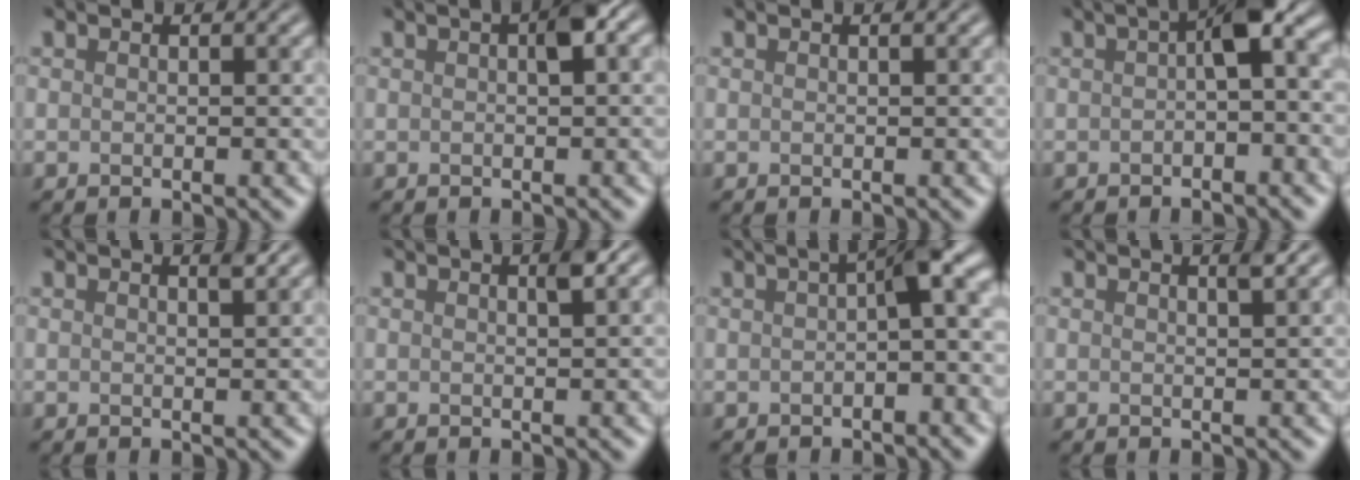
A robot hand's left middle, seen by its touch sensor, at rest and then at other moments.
{"total": 2.3, "force": [0.4, 0.6, 2.1], "torque": [-0.028, 0.011, 0.008]}
{"total": 0.0}
{"total": 4.3, "force": [-0.2, 1.2, 4.2], "torque": [-0.056, 0.015, -0.009]}
{"total": 0.7, "force": [0.6, -0.1, 0.4], "torque": [-0.004, 0.000, 0.011]}
{"total": 1.2, "force": [0.6, -0.1, 1.0], "torque": [-0.016, 0.003, 0.010]}
{"total": 4.2, "force": [0.1, 1.0, 4.1], "torque": [-0.051, 0.016, -0.001]}
{"total": 1.0, "force": [0.7, -0.1, 0.7], "torque": [-0.006, 0.003, 0.010]}